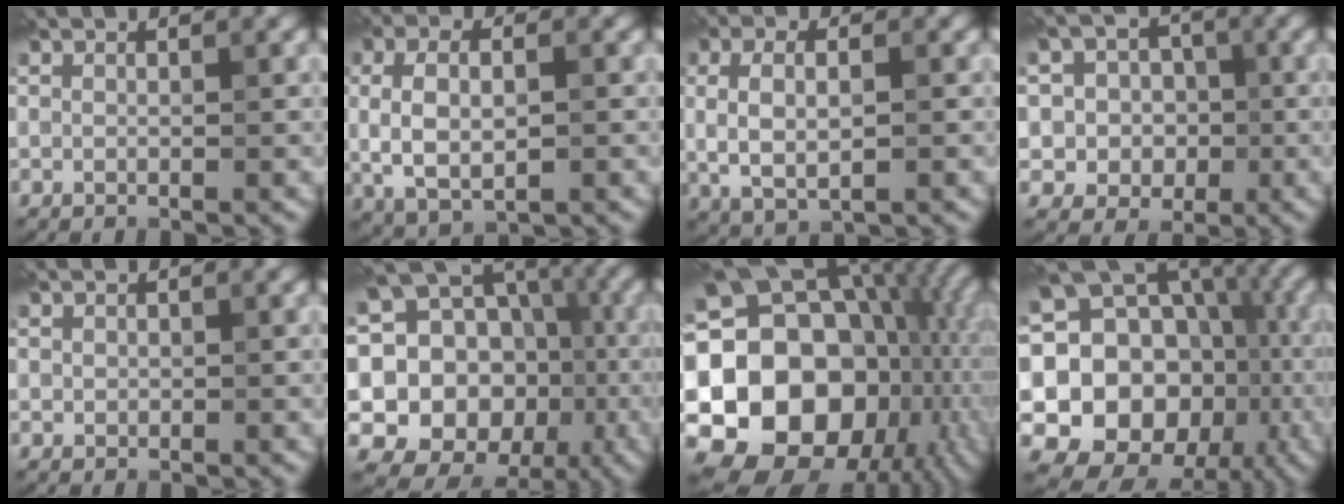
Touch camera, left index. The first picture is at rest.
{"total": 5.3, "force": [-0.1, 2.8, 4.5], "torque": [-0.097, 0.001, -0.002]}
{"total": 4.3, "force": [0.1, 2.0, 3.8], "torque": [-0.082, 0.001, 0.003]}
{"total": 5.4, "force": [0.0, 5.1, 1.5], "torque": [-0.017, 0.019, -0.023]}
{"total": 0.5, "force": [0.1, 0.5, 0.1], "torque": [-0.002, -0.001, 0.003]}
{"total": 18.5, "force": [-0.8, 16.4, 8.6], "torque": [-0.187, 0.025, -0.008]}
{"total": 21.2, "force": [-1.3, 16.8, 12.8], "torque": [-0.218, -0.008, -0.033]}
{"total": 21.0, "force": [-2.7, 18.2, 10.2], "torque": [-0.169, 0.013, -0.057]}